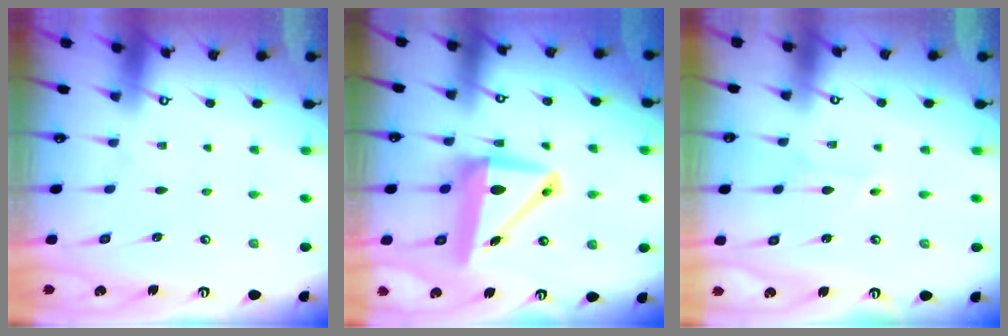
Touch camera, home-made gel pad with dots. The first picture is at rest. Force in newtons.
{"total": 11.3, "press": 10.9, "slide": 2.9}
{"total": 2.4, "press": 2.3, "slide": 0.2}